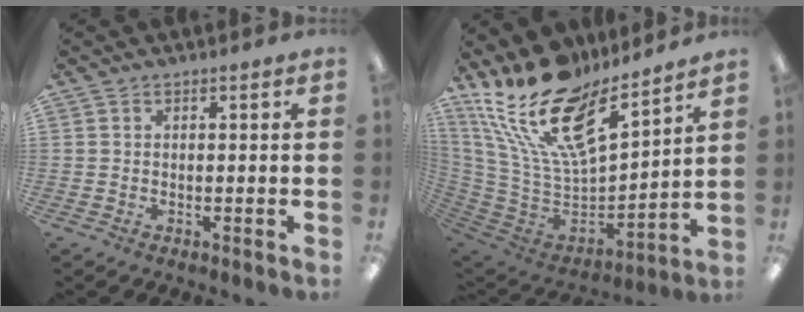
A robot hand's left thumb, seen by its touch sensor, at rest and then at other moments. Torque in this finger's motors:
{"motor_torque": [0.83, 0.55, 1.41, -1.36, 0.58]}